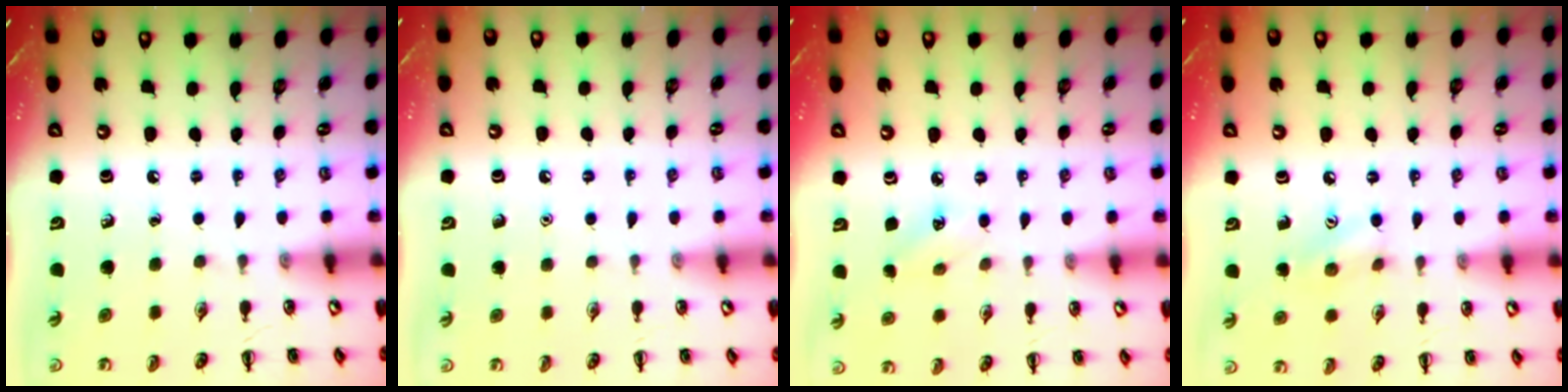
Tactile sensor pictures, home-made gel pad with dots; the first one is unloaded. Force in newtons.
{"total": 1.5, "press": 1.5, "slide": 0.1}
{"total": 4.5, "press": 4.3, "slide": 1.2}
{"total": 8.2, "press": 8.1, "slide": 1.6}